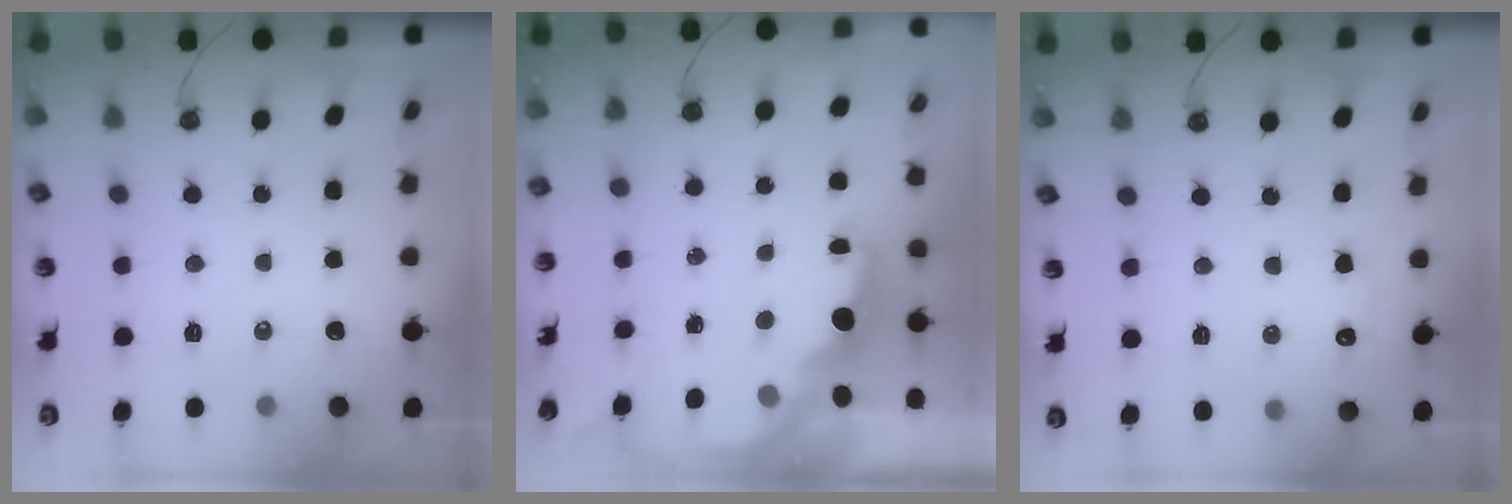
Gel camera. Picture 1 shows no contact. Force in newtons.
{"total": 2.2, "press": 2.1, "slide": 0.8}
{"total": 6.3, "press": 6.3, "slide": 0.5}